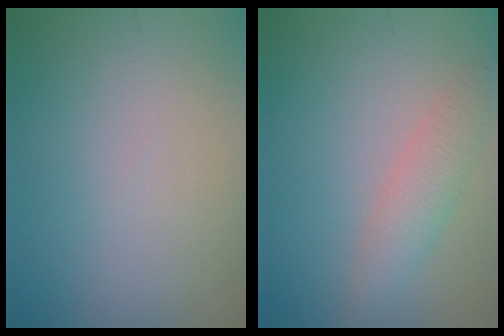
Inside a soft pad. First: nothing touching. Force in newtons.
{"total": 2.9, "press": 2.9, "slide": 0.1}